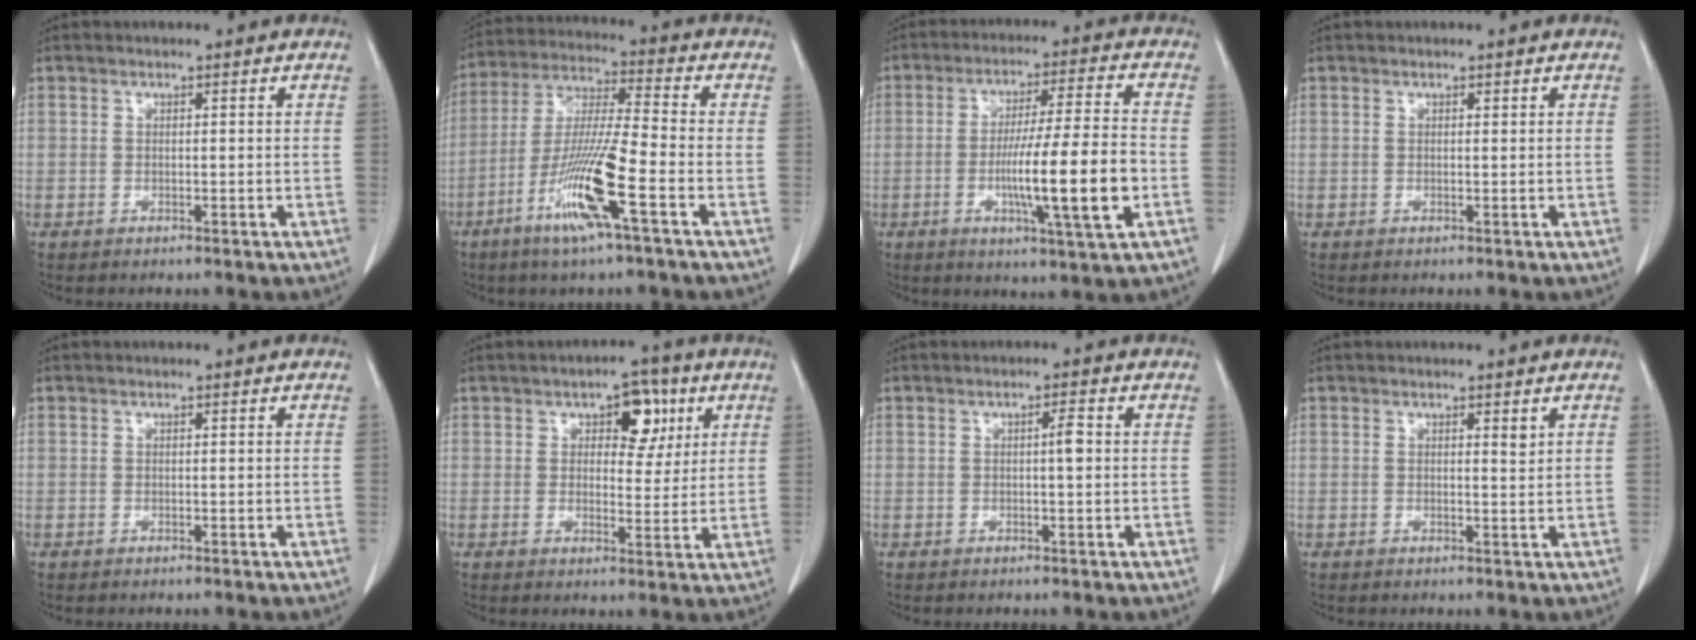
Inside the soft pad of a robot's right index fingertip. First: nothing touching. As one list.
[{"total": 13.2, "force": [-5.8, -0.2, 11.8], "torque": [-0.238, -0.017, -0.114]}, {"total": 13.7, "force": [-3.4, -0.1, 13.3], "torque": [-0.225, -0.009, -0.058]}, {"total": 0.0}, {"total": 0.0}, {"total": 6.5, "force": [2.8, 3.5, 4.7], "torque": [-0.057, 0.012, 0.039]}, {"total": 1.7, "force": [0.1, 0.1, 1.7], "torque": [-0.028, 0.003, 0.001]}, {"total": 1.0, "force": [0.6, 0.1, 0.8], "torque": [-0.016, -0.004, 0.009]}]